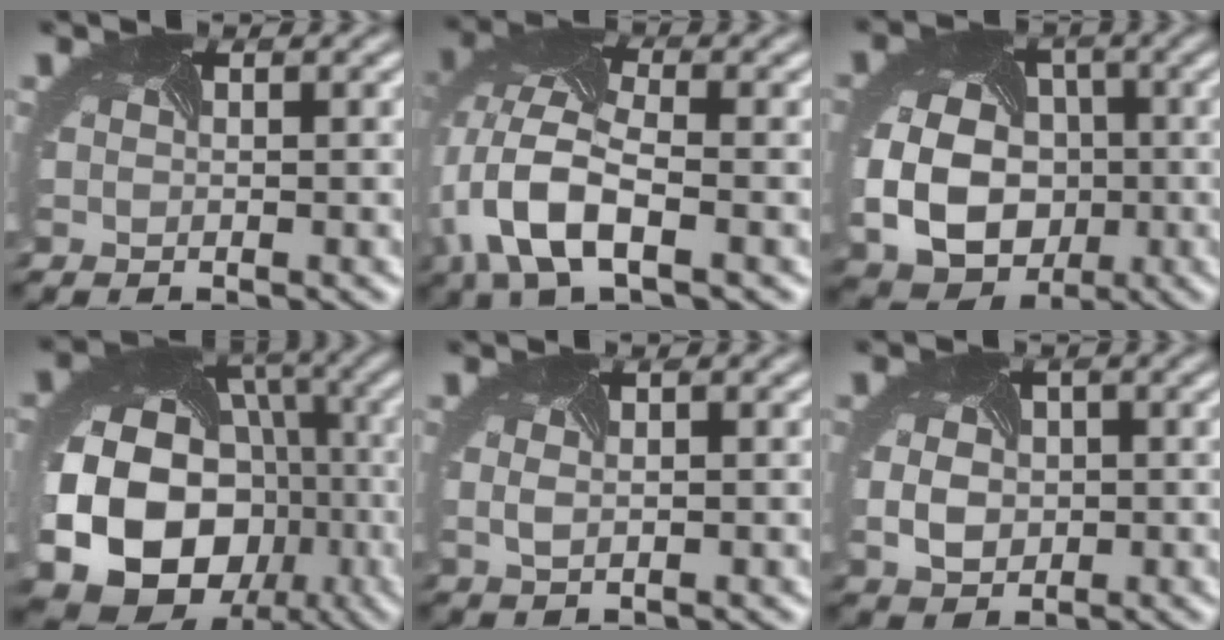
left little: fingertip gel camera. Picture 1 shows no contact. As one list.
[{"total": 8.0, "force": [-2.5, 3.8, 6.6], "torque": [-0.168, -0.005, -0.050]}, {"total": 8.1, "force": [-1.9, 6.3, 4.7], "torque": [-0.106, -0.023, -0.028]}, {"total": 22.9, "force": [-5.9, 19.9, 9.8], "torque": [-0.218, -0.071, -0.101]}, {"total": 1.6, "force": [0.2, 0.8, 1.3], "torque": [-0.024, 0.000, 0.009]}, {"total": 2.7, "force": [-0.6, 2.2, 1.5], "torque": [-0.041, -0.009, 0.002]}]